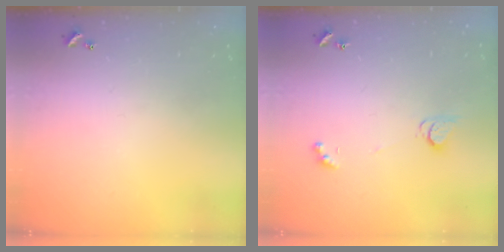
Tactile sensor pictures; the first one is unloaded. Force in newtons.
{"total": 2.5, "press": 2.4, "slide": 0.3}